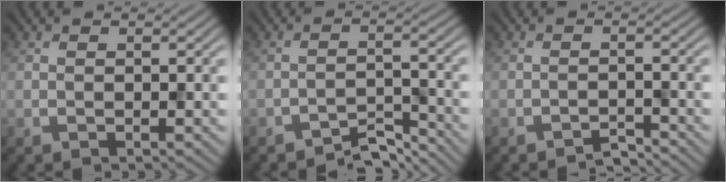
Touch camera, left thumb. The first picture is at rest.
{"total": 4.2, "force": [-3.8, 0.8, 1.4], "torque": [-0.021, 0.005, -0.069]}
{"total": 1.8, "force": [-1.8, 0.2, 0.5], "torque": [-0.003, 0.004, -0.036]}